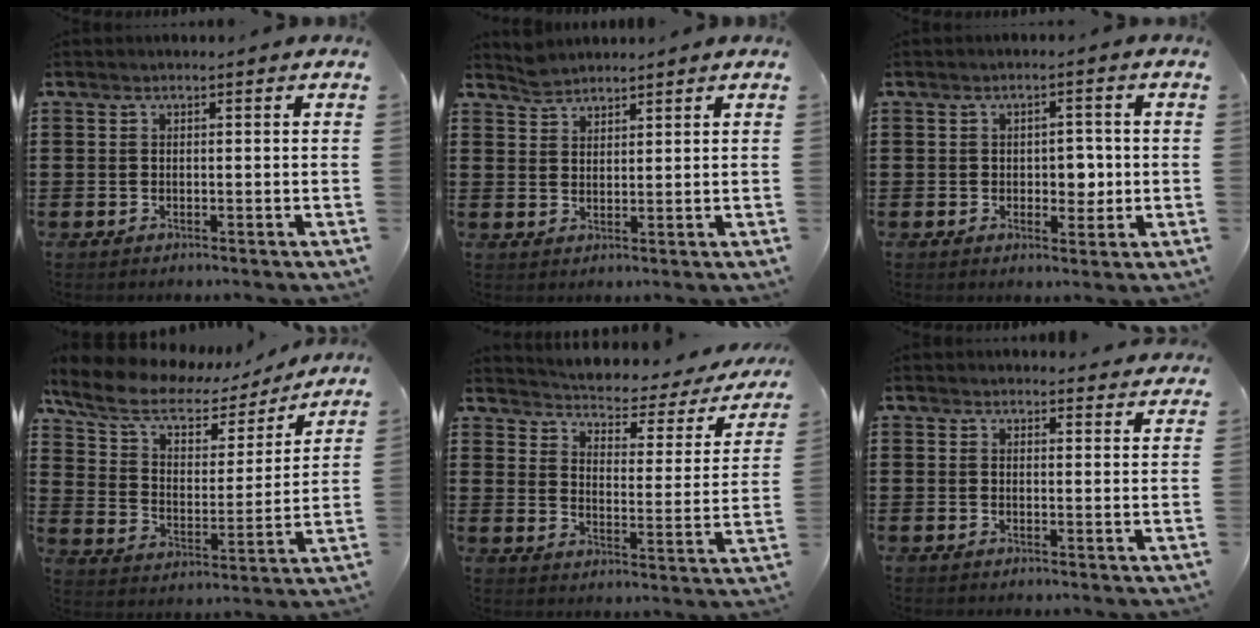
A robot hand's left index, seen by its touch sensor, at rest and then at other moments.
{"total": 2.2, "force": [2.2, 0.4, -0.1], "torque": [-0.005, 0.001, 0.043]}
{"total": 3.5, "force": [-0.2, 2.2, 2.8], "torque": [-0.040, 0.000, -0.010]}
{"total": 8.7, "force": [5.9, 4.2, 4.8], "torque": [-0.120, -0.022, 0.099]}
{"total": 2.7, "force": [2.4, 0.7, 1.0], "torque": [-0.039, -0.026, 0.029]}
{"total": 2.0, "force": [2.0, 0.4, 0.1], "torque": [0.001, -0.006, 0.037]}